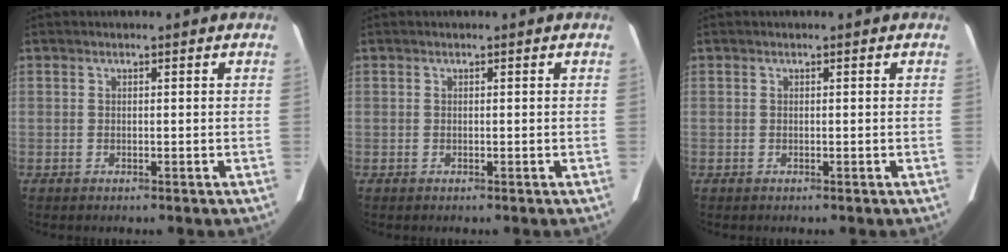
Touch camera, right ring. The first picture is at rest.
{"total": 0.0}
{"total": 0.0}